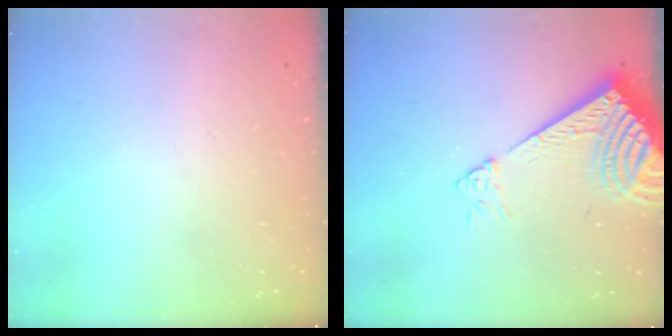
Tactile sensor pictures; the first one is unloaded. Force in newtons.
{"total": 10.2, "press": 10.0, "slide": 1.8}